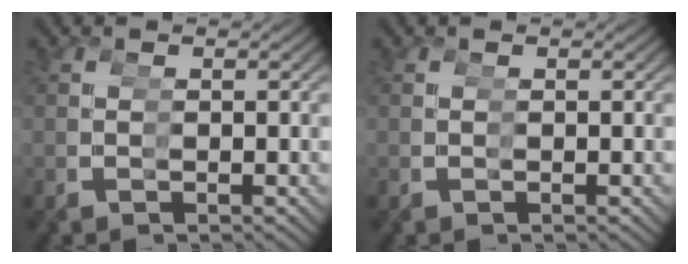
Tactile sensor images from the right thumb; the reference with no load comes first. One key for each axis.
{"total": 0.0}